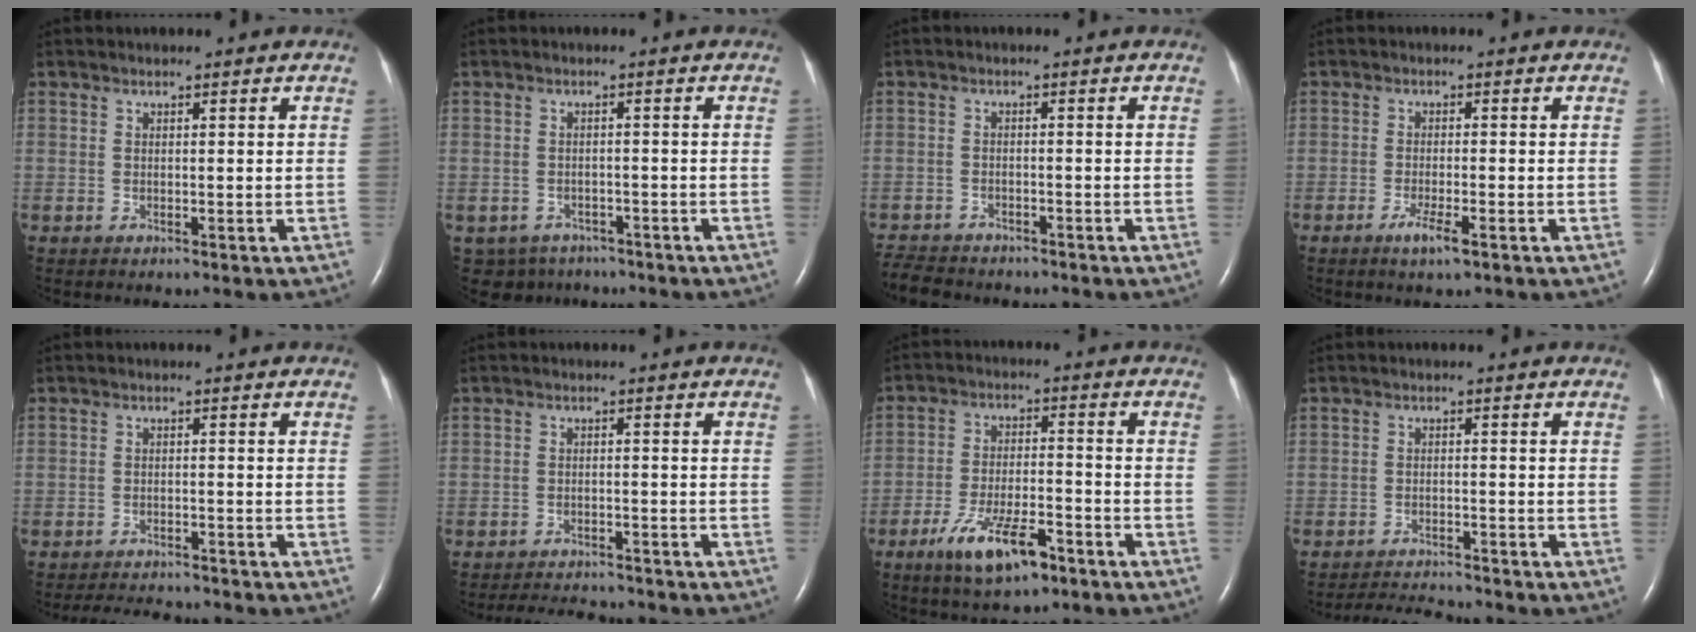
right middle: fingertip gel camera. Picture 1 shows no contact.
{"total": 5.6, "force": [-4.1, 3.8, 0.4], "torque": [-0.006, 0.006, -0.054]}
{"total": 7.1, "force": [-6.5, 2.1, 1.9], "torque": [-0.035, -0.009, -0.102]}
{"total": 3.0, "force": [-1.8, 0.2, 2.5], "torque": [-0.052, -0.007, -0.033]}
{"total": 6.7, "force": [-6.4, 1.0, 1.7], "torque": [-0.027, -0.009, -0.092]}
{"total": 6.7, "force": [-6.5, 1.1, 1.5], "torque": [-0.025, -0.006, -0.093]}
{"total": 9.8, "force": [-6.1, 2.8, 7.2], "torque": [-0.139, -0.008, -0.103]}
{"total": 5.3, "force": [-5.2, -0.2, 0.9], "torque": [-0.017, -0.015, -0.086]}